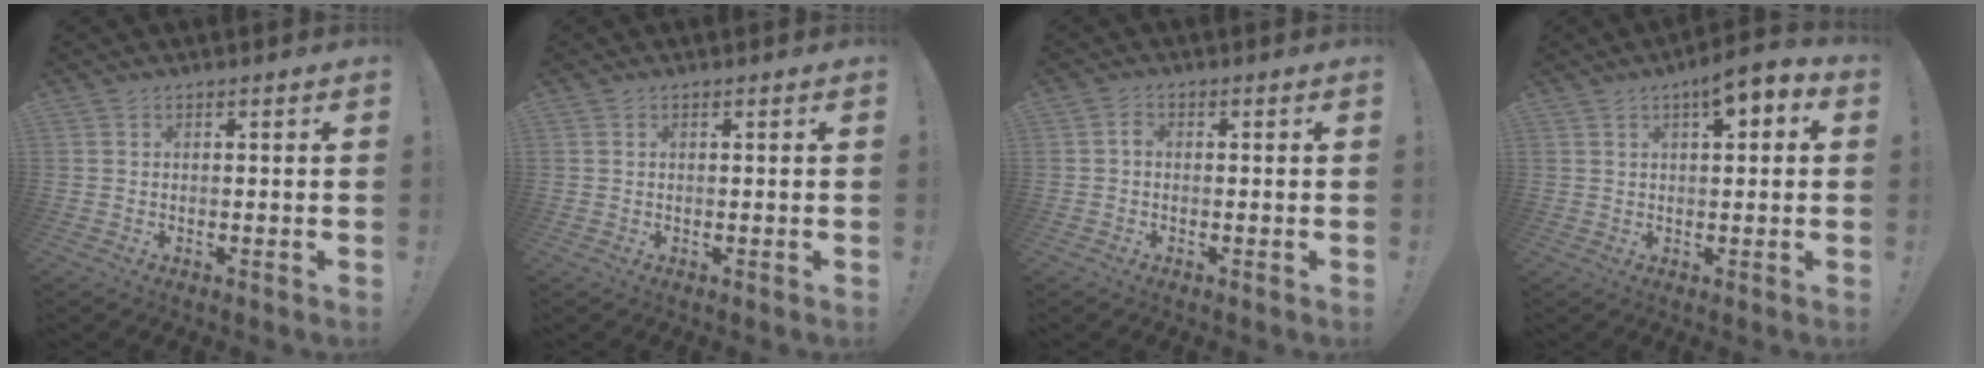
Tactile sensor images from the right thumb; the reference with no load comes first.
{"total": 0.0}
{"total": 1.4, "force": [-0.5, 0.9, 0.9], "torque": [-0.023, 0.008, -0.009]}
{"total": 6.2, "force": [3.0, 2.1, 5.1], "torque": [-0.063, -0.018, 0.044]}